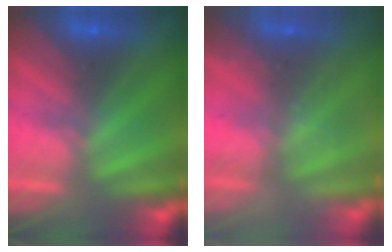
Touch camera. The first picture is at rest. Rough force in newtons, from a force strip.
{"total": 2.4}